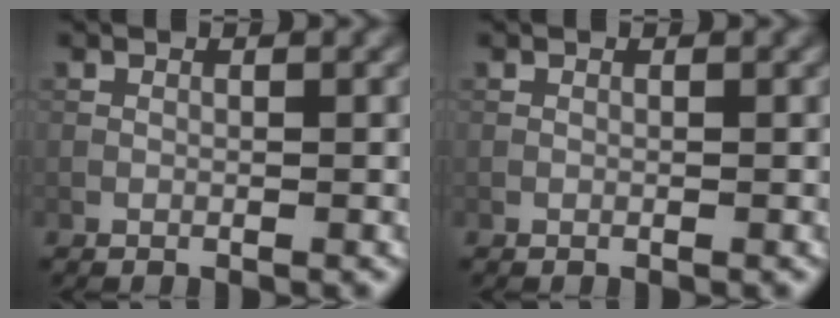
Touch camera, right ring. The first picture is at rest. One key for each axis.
{"total": 0.0}